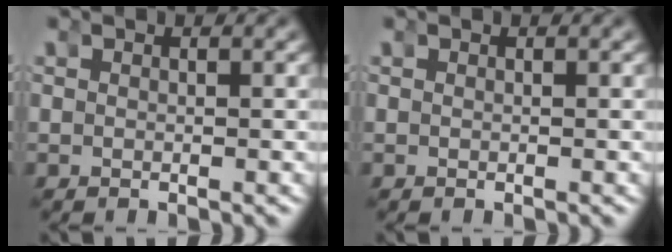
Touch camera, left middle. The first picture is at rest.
{"total": 0.0}